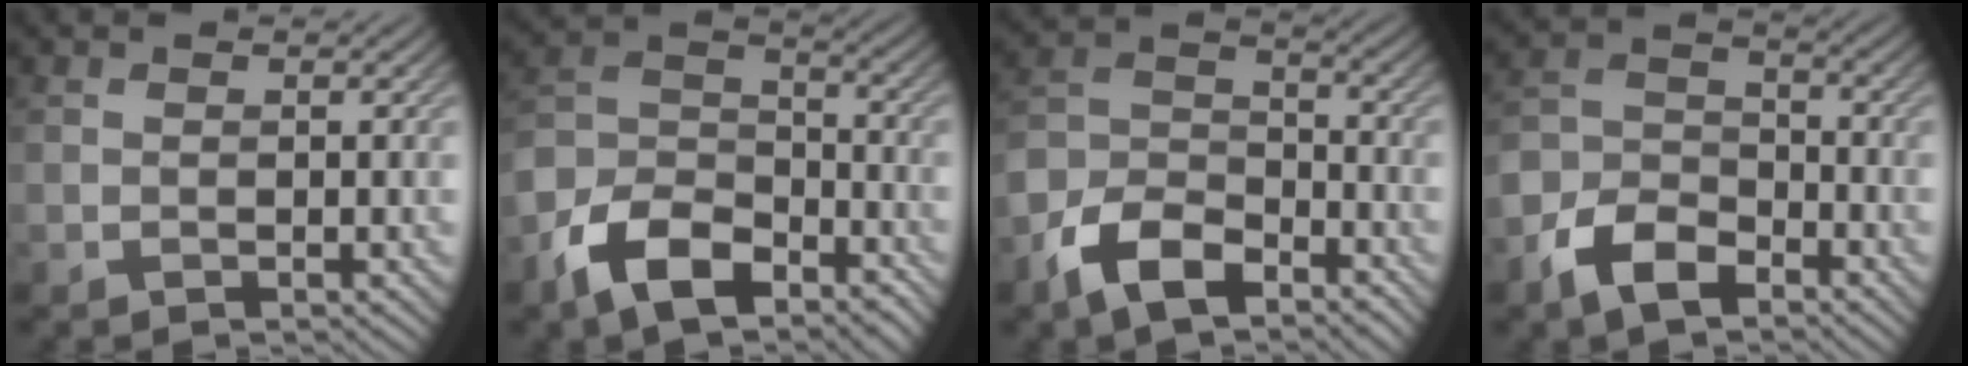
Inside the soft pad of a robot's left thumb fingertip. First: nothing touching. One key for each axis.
{"total": 10.9, "fx": -7.3, "fy": 5.5, "fz": 5.9, "tx": -0.126, "ty": -0.002, "tz": -0.153}
{"total": 9.2, "fx": -6.2, "fy": 4.6, "fz": 5.0, "tx": -0.108, "ty": -0.002, "tz": -0.138}
{"total": 7.8, "fx": -5.2, "fy": 4.1, "fz": 4.1, "tx": -0.092, "ty": -0.004, "tz": -0.118}